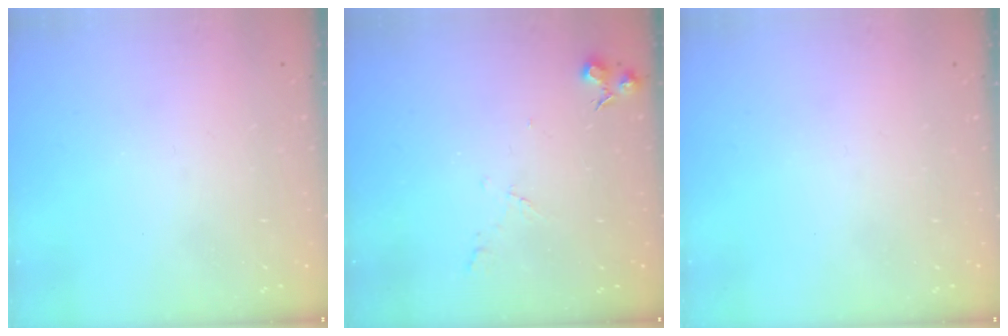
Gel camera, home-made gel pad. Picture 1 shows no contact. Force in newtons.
{"total": 5.5, "press": 5.5, "slide": 0.8}
{"total": 0.0}